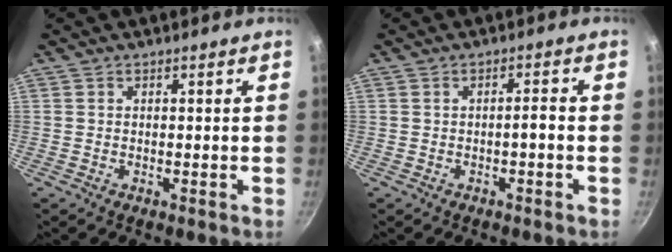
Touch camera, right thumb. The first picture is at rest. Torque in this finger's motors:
{"motor_torque": [0.25, 0.44, 0.68, 0.10, 0.03]}